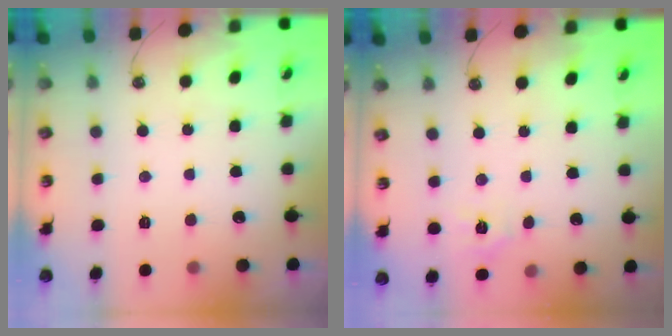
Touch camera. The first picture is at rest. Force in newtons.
{"total": 3.3, "press": 3.3, "slide": 0.4}